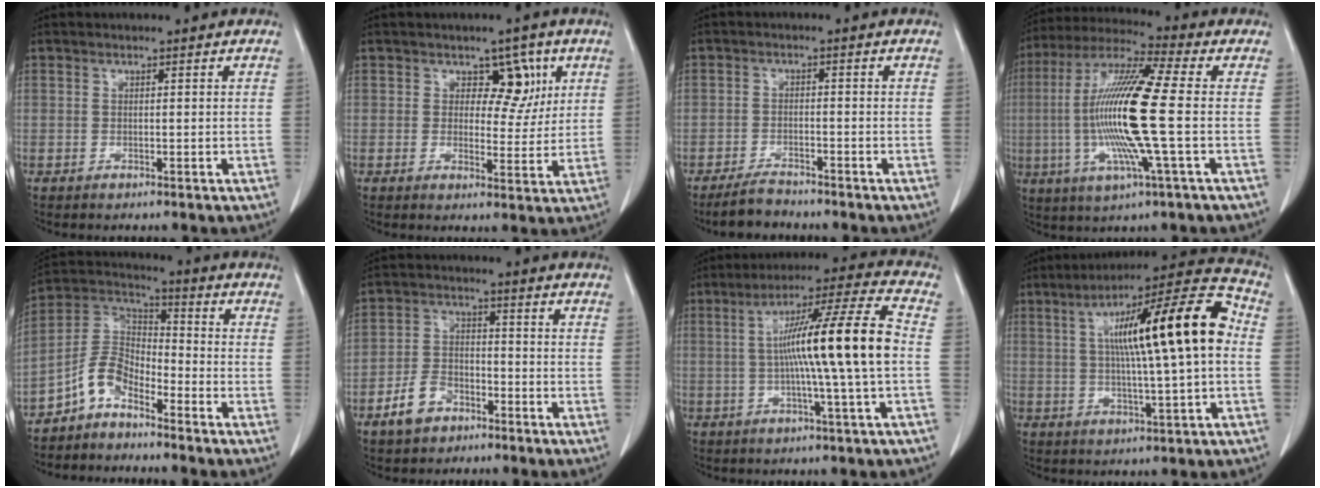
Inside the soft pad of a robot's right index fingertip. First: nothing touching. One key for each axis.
{"total": 5.6, "fx": 2.3, "fy": 3.7, "fz": 3.6, "tx": -0.031, "ty": 0.004, "tz": 0.032}
{"total": 3.7, "fx": -3.4, "fy": 1.1, "fz": 1.0, "tx": -0.023, "ty": -0.005, "tz": -0.060}
{"total": 17.0, "fx": -1.4, "fy": 0.1, "fz": 17.0, "tx": -0.346, "ty": -0.005, "tz": -0.040}
{"total": 7.1, "fx": -5.0, "fy": 3.5, "fz": 3.6, "tx": -0.077, "ty": 0.027, "tz": -0.106}
{"total": 6.5, "fx": -4.0, "fy": 4.1, "fz": 3.1, "tx": -0.072, "ty": 0.011, "tz": -0.070}
{"total": 15.3, "fx": -0.1, "fy": -1.4, "fz": 15.3, "tx": -0.248, "ty": 0.011, "tz": -0.009}
{"total": 18.6, "fx": 2.5, "fy": 1.4, "fz": 18.3, "tx": -0.281, "ty": 0.031, "tz": 0.031}